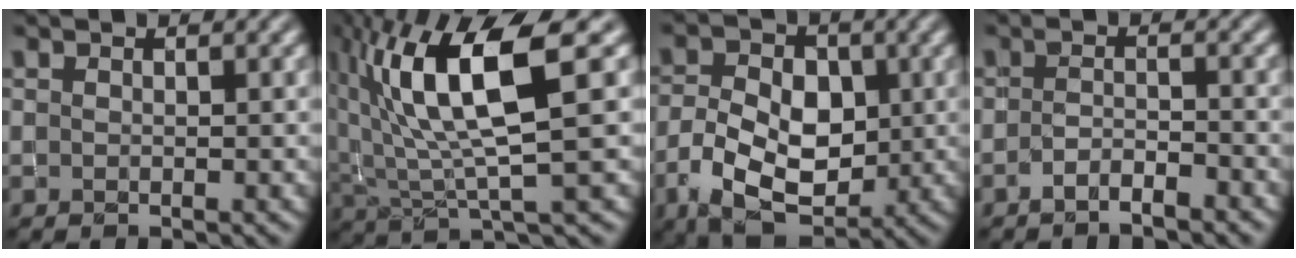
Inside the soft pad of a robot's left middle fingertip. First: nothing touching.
{"total": 10.0, "force": [3.8, 2.7, 8.8], "torque": [-0.167, 0.006, 0.076]}
{"total": 7.4, "force": [-1.8, 5.1, 5.0], "torque": [-0.096, -0.003, -0.034]}
{"total": 2.0, "force": [-1.8, 0.3, 0.8], "torque": [-0.014, 0.001, -0.035]}